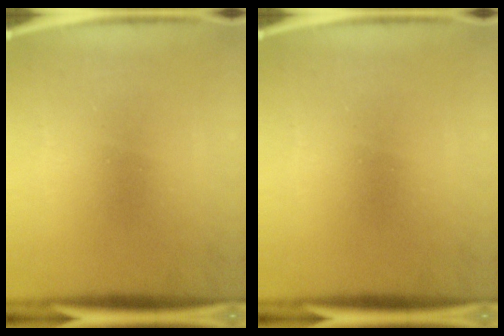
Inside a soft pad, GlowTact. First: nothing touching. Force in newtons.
{"total": 0.0}